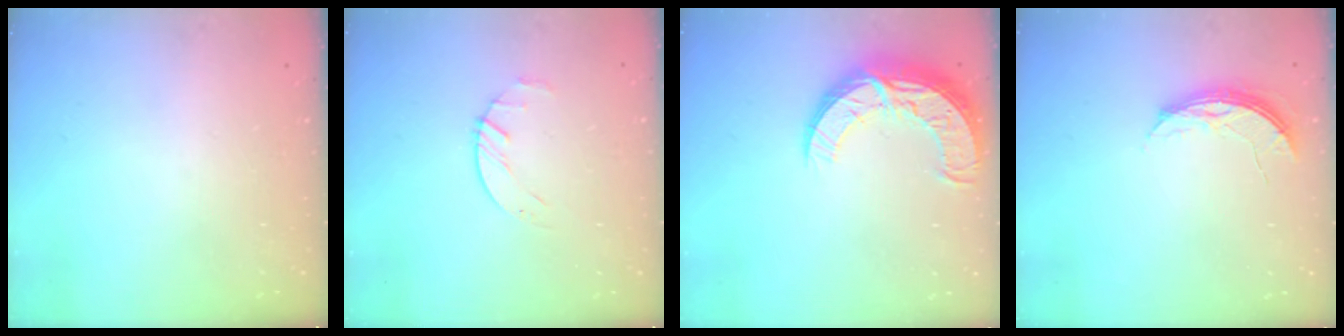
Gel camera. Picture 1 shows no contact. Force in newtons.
{"total": 2.2, "press": 2.2, "slide": 0.4}
{"total": 13.9, "press": 13.9, "slide": 1.3}
{"total": 5.6, "press": 5.6, "slide": 0.5}